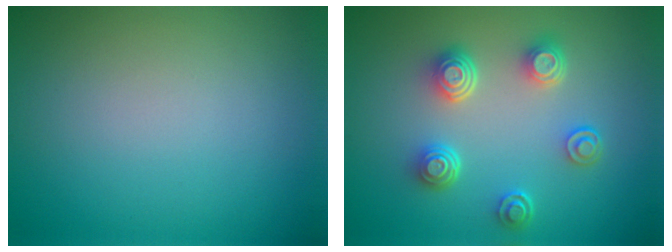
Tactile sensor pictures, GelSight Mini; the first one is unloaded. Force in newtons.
{"total": 4.2, "press": 3.2, "slide": 2.7}